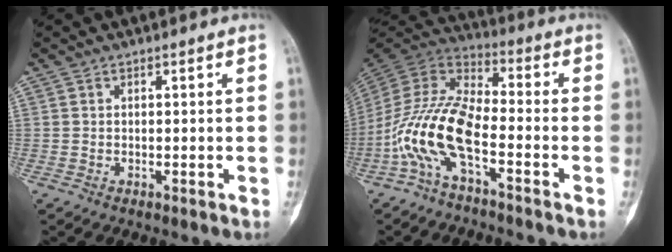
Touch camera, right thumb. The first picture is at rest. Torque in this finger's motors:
{"motor_torque": [2.11, 2.09, 1.40, -1.37, 0.24]}